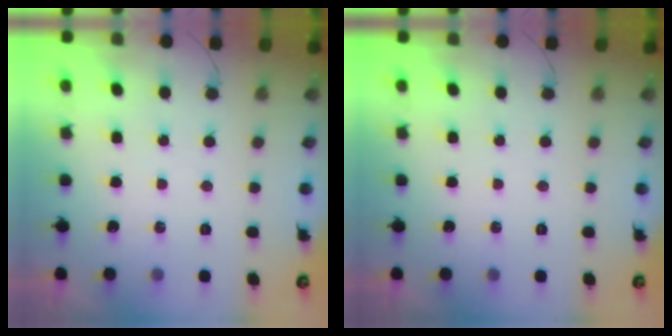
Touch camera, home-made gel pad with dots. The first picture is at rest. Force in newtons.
{"total": 0.0}